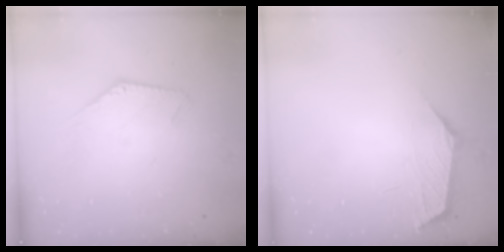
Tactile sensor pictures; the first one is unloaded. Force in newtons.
{"total": 0.8, "press": 0.7, "slide": 0.4}